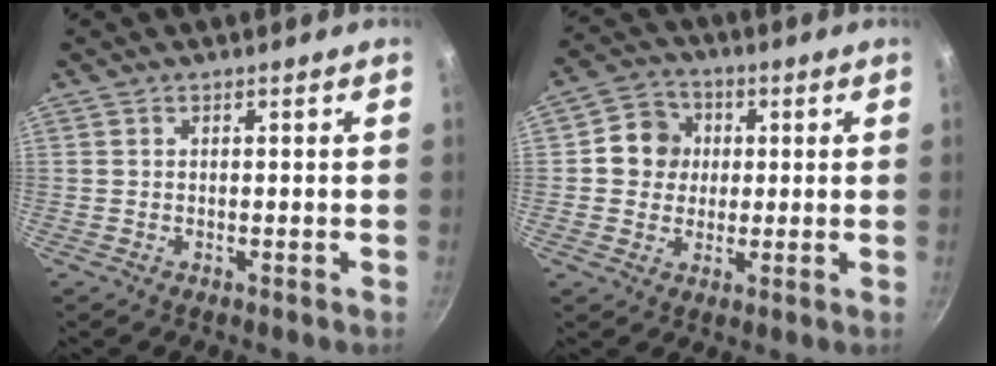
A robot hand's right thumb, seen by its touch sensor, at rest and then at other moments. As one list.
[{"total": 7.9, "force": [1.0, 7.3, 2.8], "torque": [-0.008, 0.010, 0.002]}]